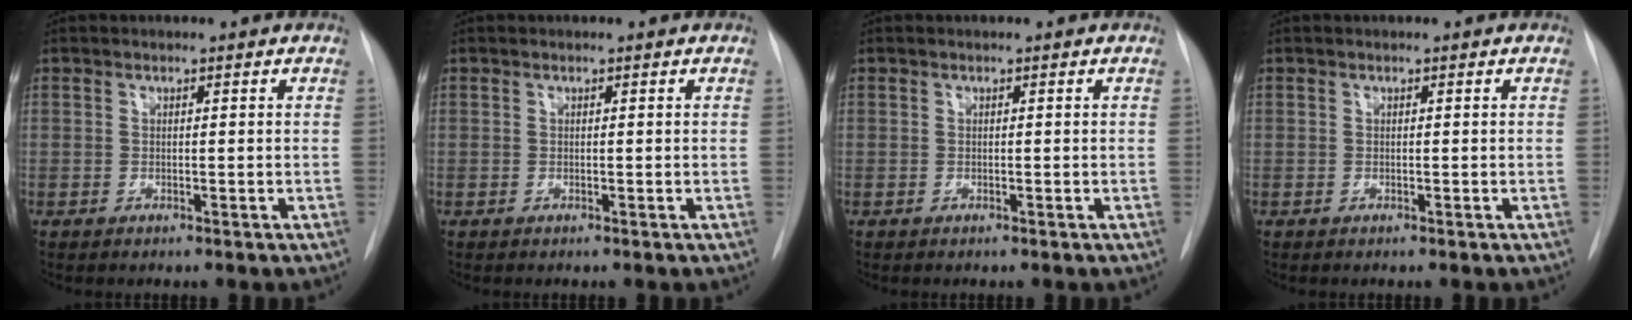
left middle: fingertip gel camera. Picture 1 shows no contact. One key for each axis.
{"total": 0.0}
{"total": 0.0}
{"total": 0.0}